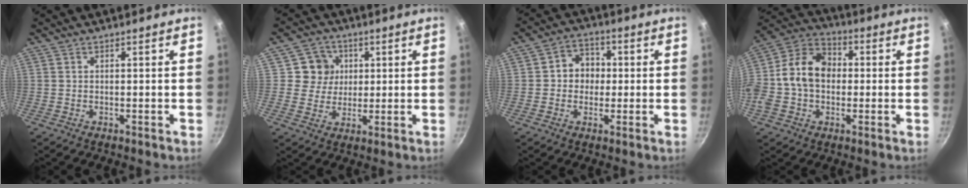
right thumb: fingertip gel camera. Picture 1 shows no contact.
{"total": 7.0, "force": [1.7, 6.6, 1.5], "torque": [0.019, 0.000, 0.022]}
{"total": 6.6, "force": [0.1, 5.9, 3.1], "torque": [-0.009, 0.011, -0.008]}
{"total": 15.1, "force": [-0.3, 11.4, 10.0], "torque": [-0.154, 0.039, -0.028]}